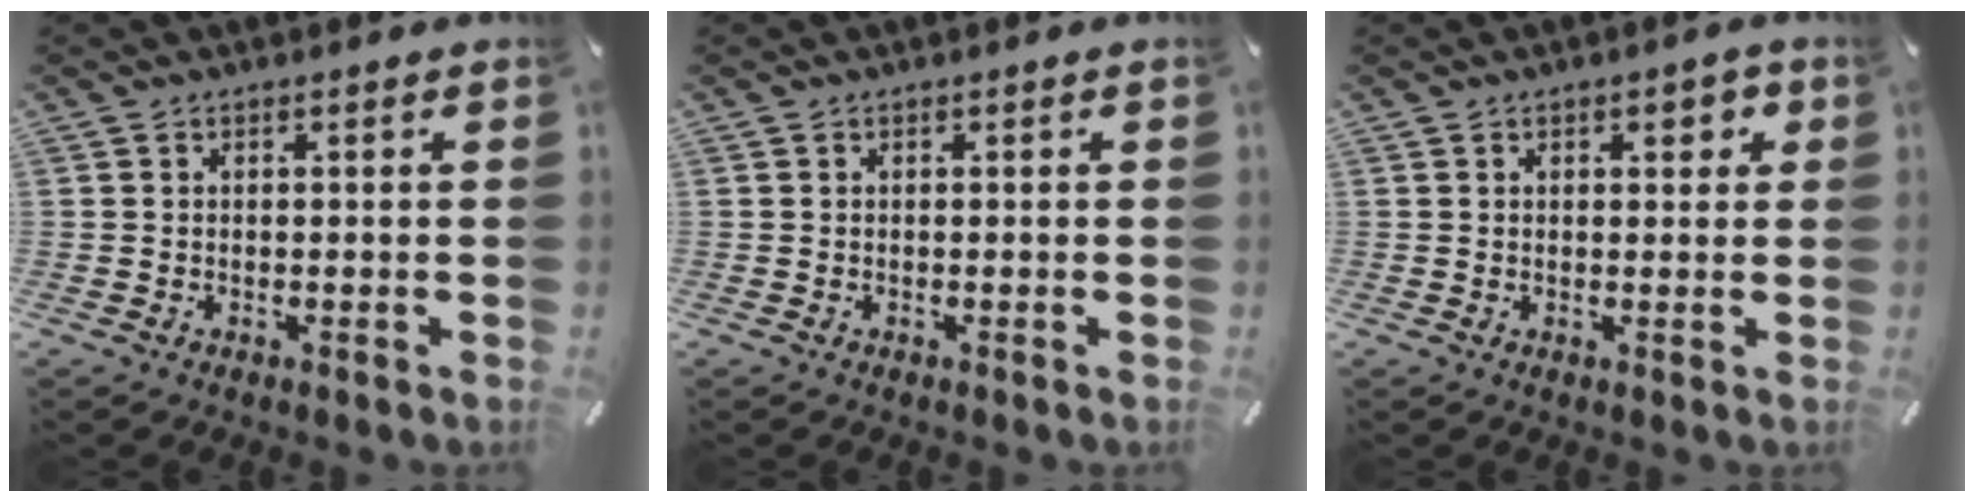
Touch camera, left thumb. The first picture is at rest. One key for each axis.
{"total": 0.0}
{"total": 2.7, "fx": 1.1, "fy": 1.6, "fz": 2.0, "tx": -0.025, "ty": 0.001, "tz": 0.012}